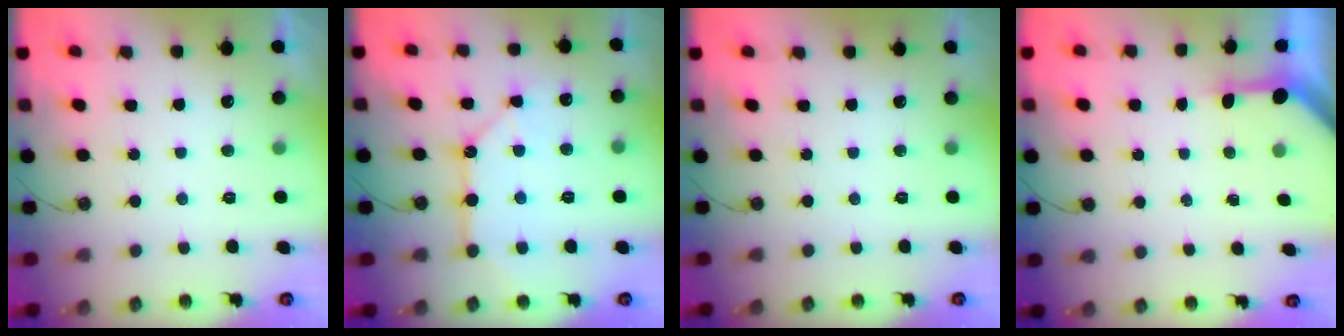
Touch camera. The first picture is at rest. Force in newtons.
{"total": 11.5, "press": 11.4, "slide": 1.2}
{"total": 0.0}
{"total": 3.3, "press": 3.2, "slide": 0.3}